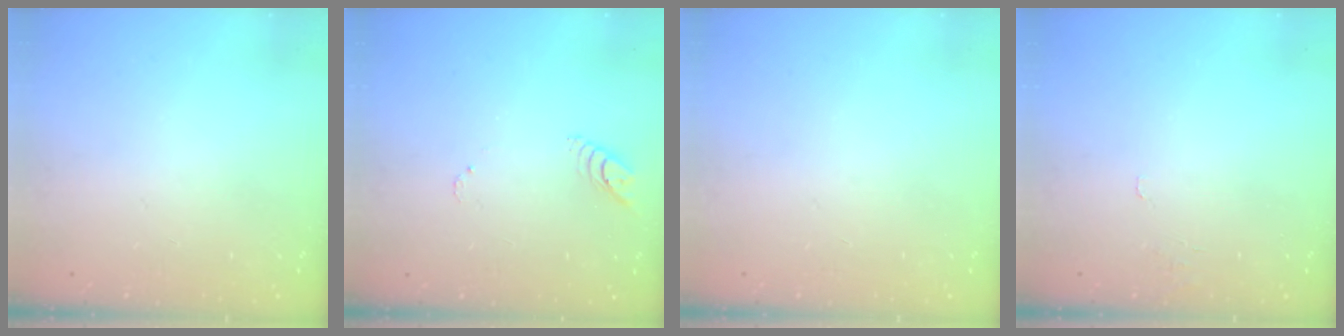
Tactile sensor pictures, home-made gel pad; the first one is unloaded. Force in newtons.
{"total": 4.2, "press": 4.2, "slide": 0.2}
{"total": 0.0}
{"total": 3.3, "press": 3.2, "slide": 0.3}